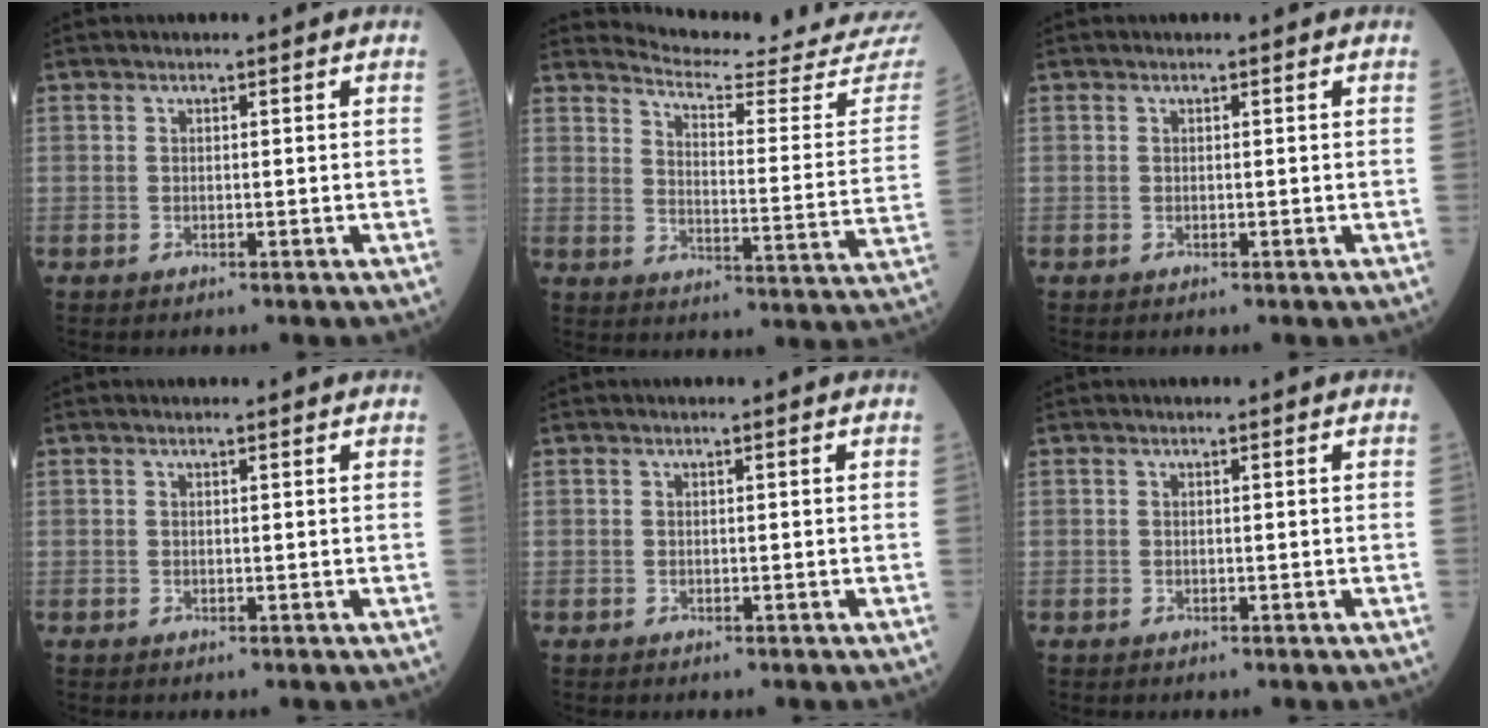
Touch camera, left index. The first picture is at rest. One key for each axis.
{"total": 19.6, "fx": 19.4, "fy": -0.1, "fz": 3.2, "tx": -0.044, "ty": -0.134, "tz": 0.226}
{"total": 0.0}
{"total": 0.9, "fx": 0.9, "fy": 0.1, "fz": 0.2, "tx": -0.008, "ty": 0.006, "tz": 0.011}
{"total": 0.0}
{"total": 0.0}